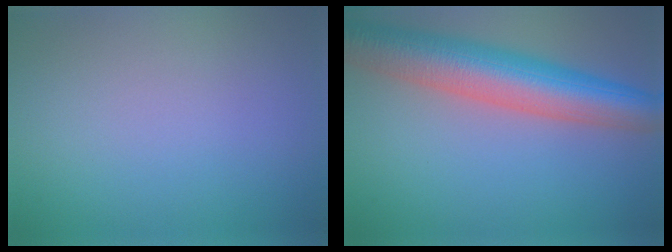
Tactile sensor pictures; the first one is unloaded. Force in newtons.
{"total": 9.5, "press": 9.5, "slide": 0.5}